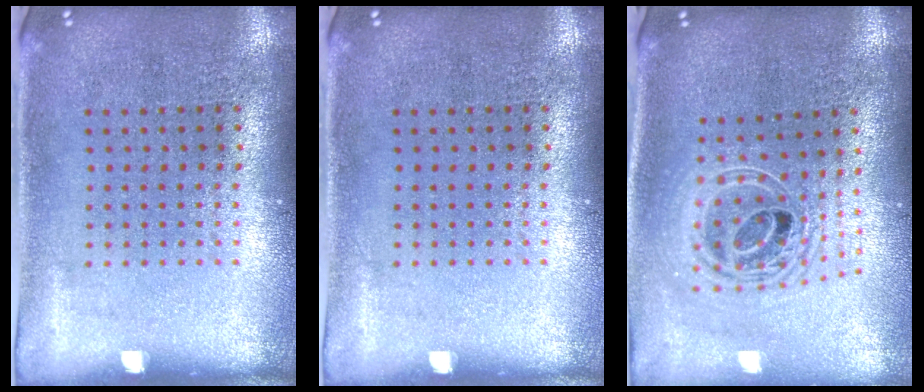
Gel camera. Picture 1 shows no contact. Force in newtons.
{"total": 0.0}
{"total": 2.2, "press": 1.7, "slide": 1.5}